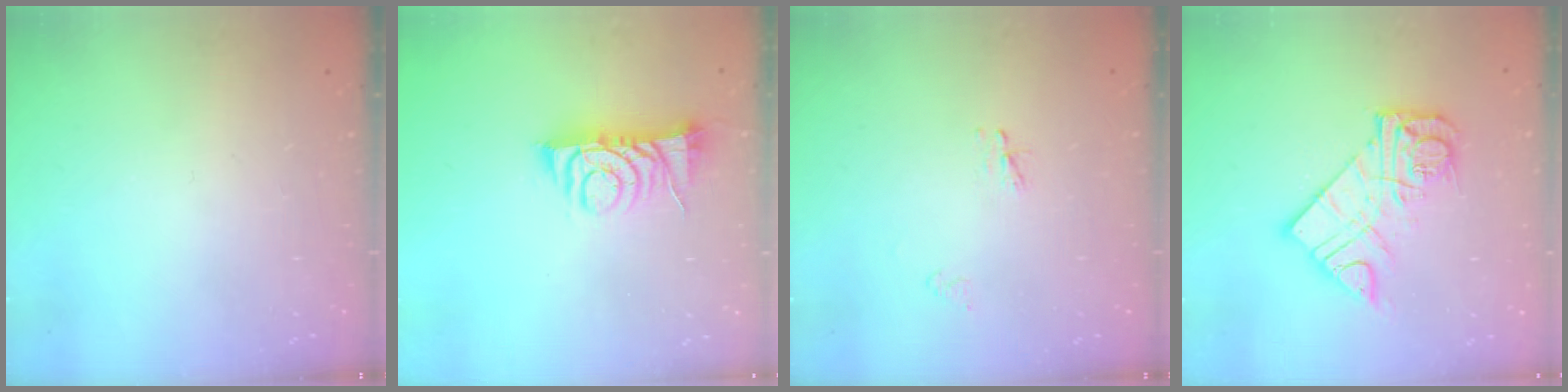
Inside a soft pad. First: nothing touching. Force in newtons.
{"total": 8.2, "press": 8.2, "slide": 0.2}
{"total": 2.3, "press": 2.3, "slide": 0.3}
{"total": 13.7, "press": 13.7, "slide": 1.4}